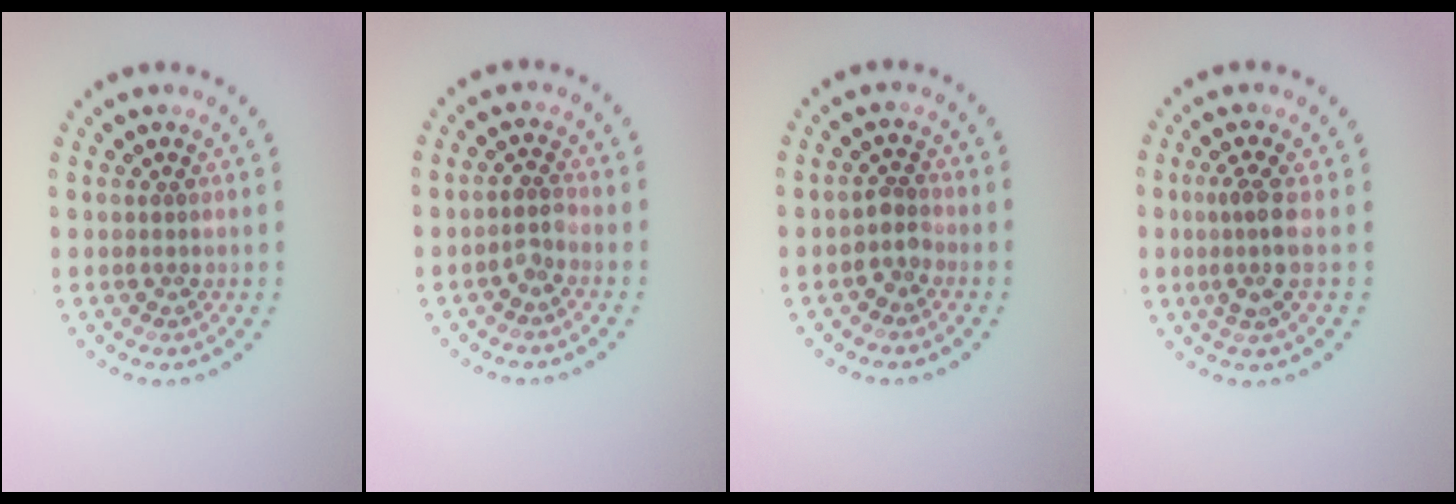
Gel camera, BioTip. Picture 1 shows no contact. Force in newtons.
{"total": 1.3, "press": 1.1, "slide": 0.8}
{"total": 1.6, "press": 1.4, "slide": 0.9}
{"total": 2.6, "press": 1.9, "slide": 1.7}